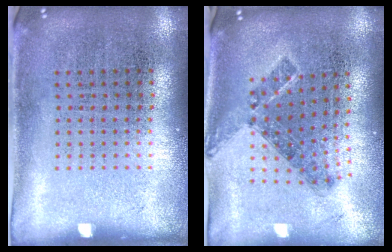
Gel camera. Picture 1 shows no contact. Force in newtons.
{"total": 0.8, "press": 0.7, "slide": 0.4}